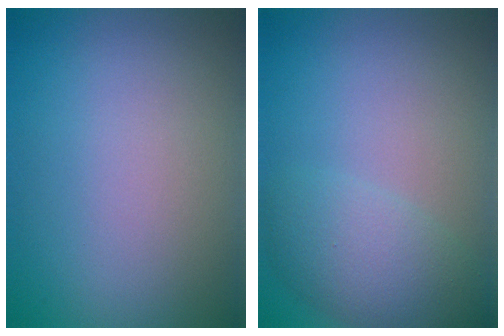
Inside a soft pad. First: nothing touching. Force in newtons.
{"total": 4.2, "press": 4.2, "slide": 0.2}